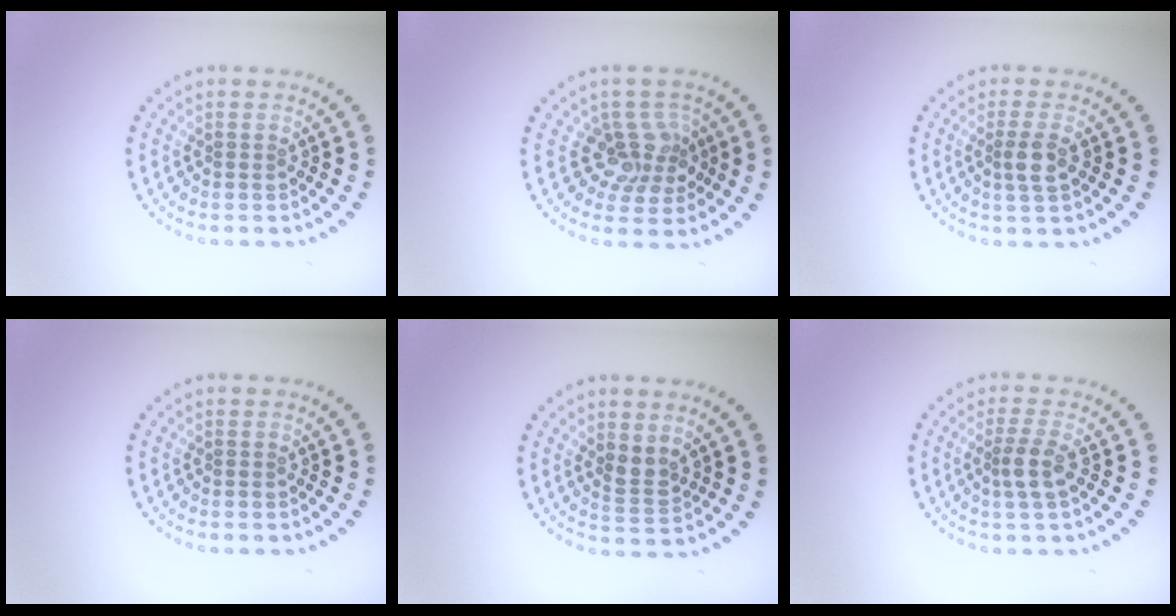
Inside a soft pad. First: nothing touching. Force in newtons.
{"total": 3.1, "press": 2.6, "slide": 1.6}
{"total": 1.9, "press": 1.8, "slide": 0.9}
{"total": 0.0}
{"total": 1.9, "press": 1.6, "slide": 1.0}
{"total": 2.2, "press": 1.8, "slide": 1.2}